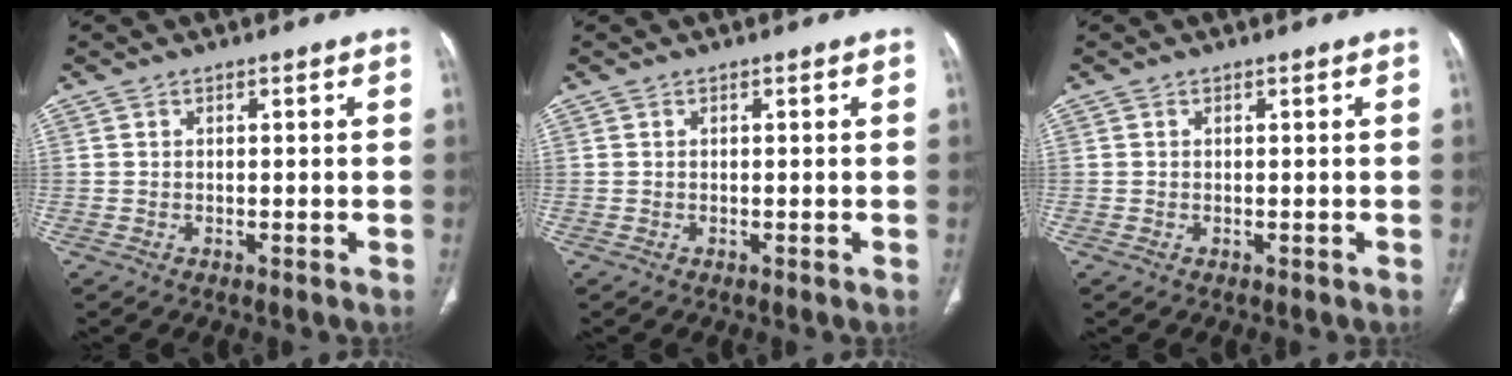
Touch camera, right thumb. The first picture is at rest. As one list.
[{"total": 0.0}, {"total": 0.0}]